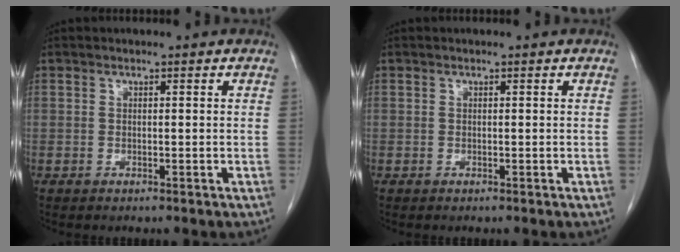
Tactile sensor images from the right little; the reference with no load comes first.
{"total": 0.0}